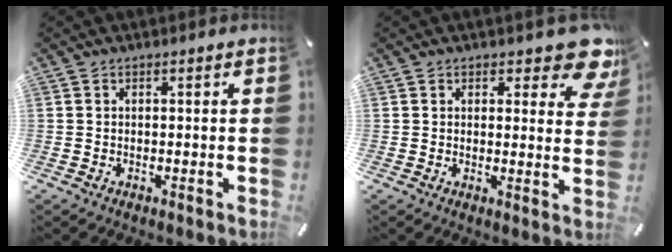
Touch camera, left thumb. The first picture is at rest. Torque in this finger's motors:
{"motor_torque": [0.32, -0.08, 0.17, 0.10, 0.04]}